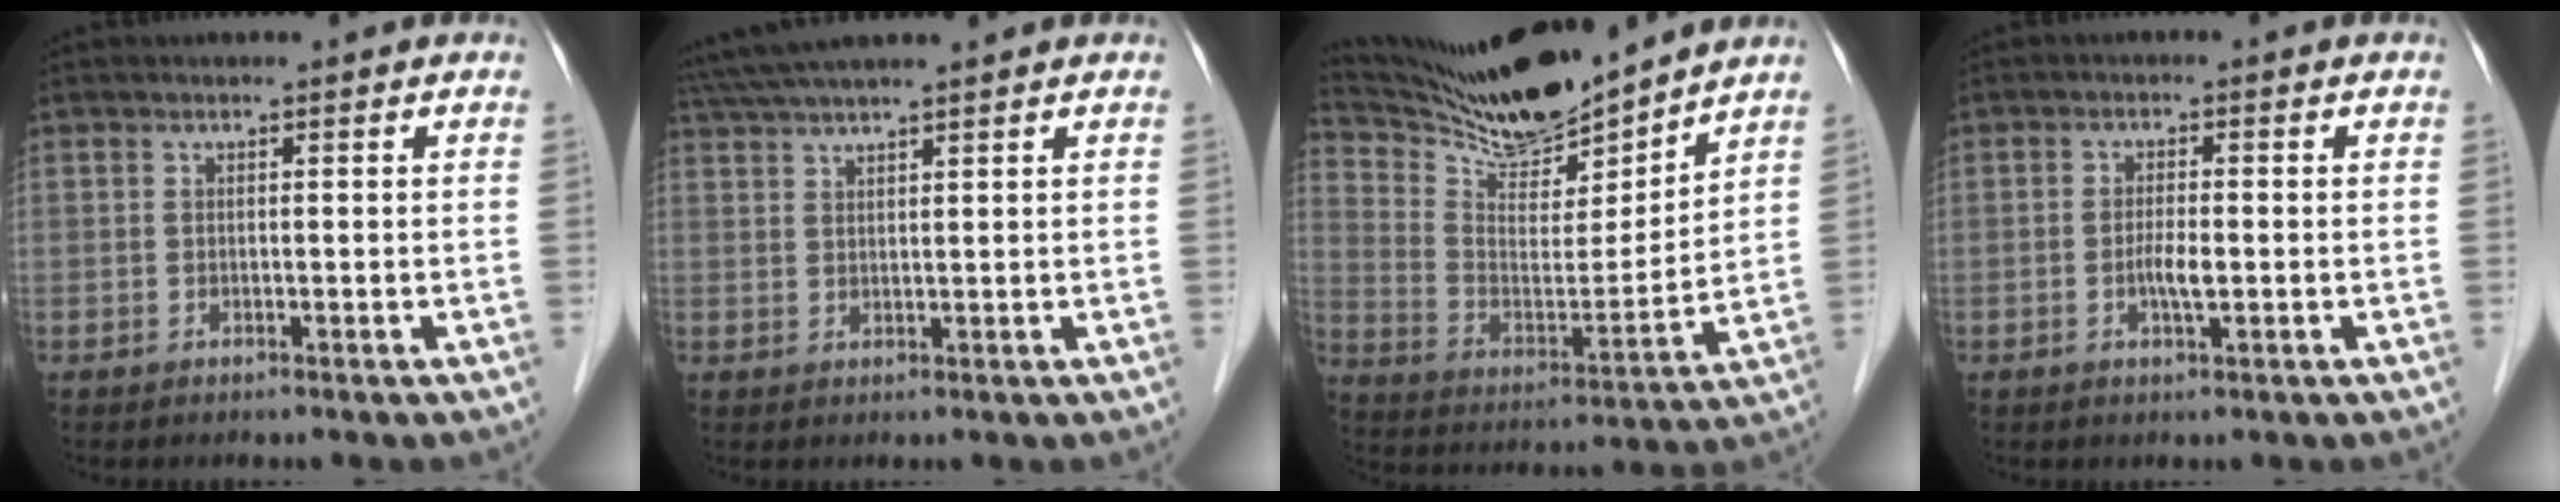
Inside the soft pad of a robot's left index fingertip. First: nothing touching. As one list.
[{"total": 9.2, "force": [8.1, -0.1, 4.5], "torque": [-0.082, 0.040, 0.132]}, {"total": 15.7, "force": [14.8, 1.5, 5.0], "torque": [-0.105, -0.007, 0.269]}, {"total": 2.5, "force": [-0.5, 0.5, 2.4], "torque": [-0.049, 0.000, -0.009]}]